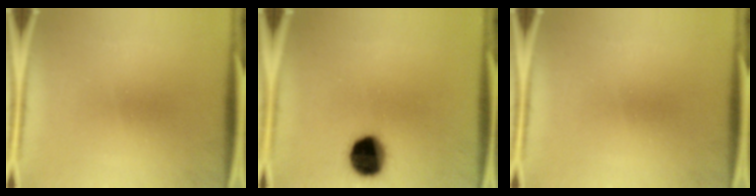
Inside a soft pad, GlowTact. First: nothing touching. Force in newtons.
{"total": 11.6}
{"total": 0.0}